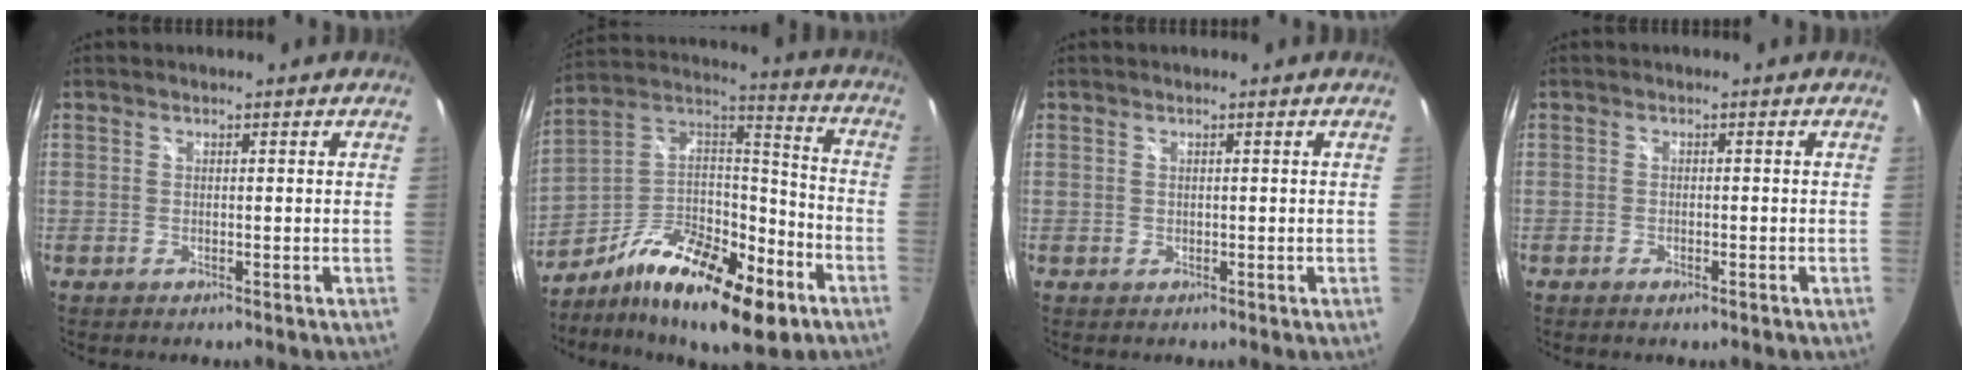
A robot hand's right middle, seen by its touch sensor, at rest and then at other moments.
{"total": 24.1, "force": [-13.5, 9.2, 17.7], "torque": [-0.311, -0.008, -0.229]}
{"total": 0.0}
{"total": 1.7, "force": [-1.2, 0.5, 1.1], "torque": [-0.022, -0.004, -0.021]}